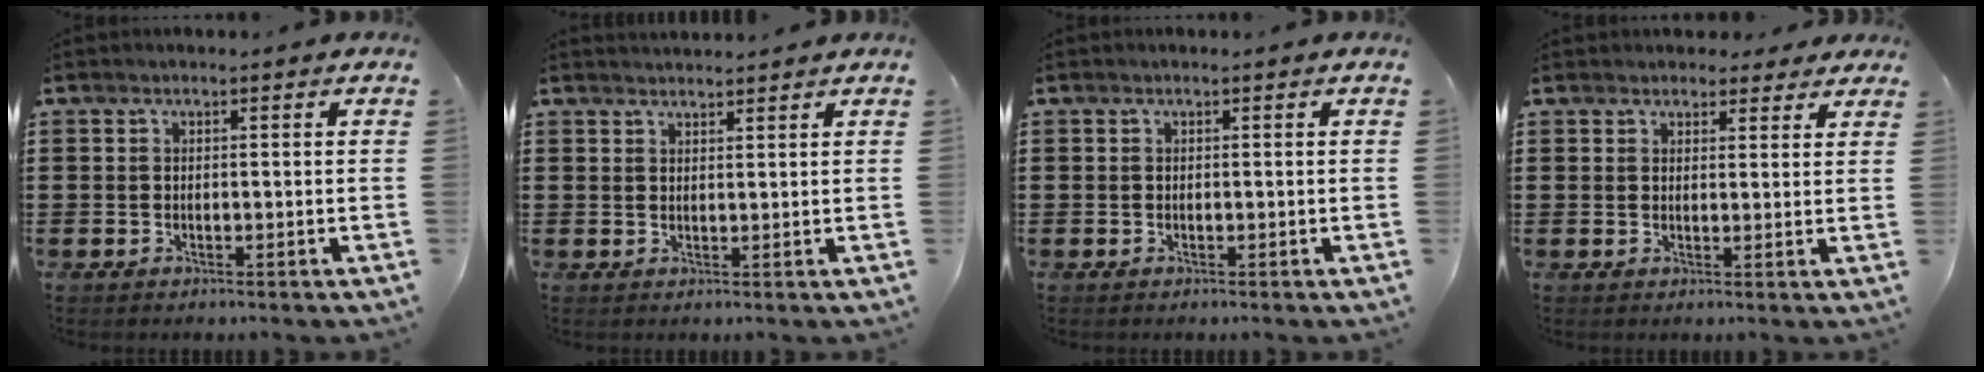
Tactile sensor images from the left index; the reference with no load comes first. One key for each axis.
{"total": 1.6, "fx": 1.6, "fy": -0.1, "fz": 0.0, "tx": -0.002, "ty": 0.001, "tz": 0.032}
{"total": 0.0}
{"total": 2.9, "fx": 2.6, "fy": 1.1, "fz": 0.3, "tx": -0.006, "ty": -0.005, "tz": 0.048}